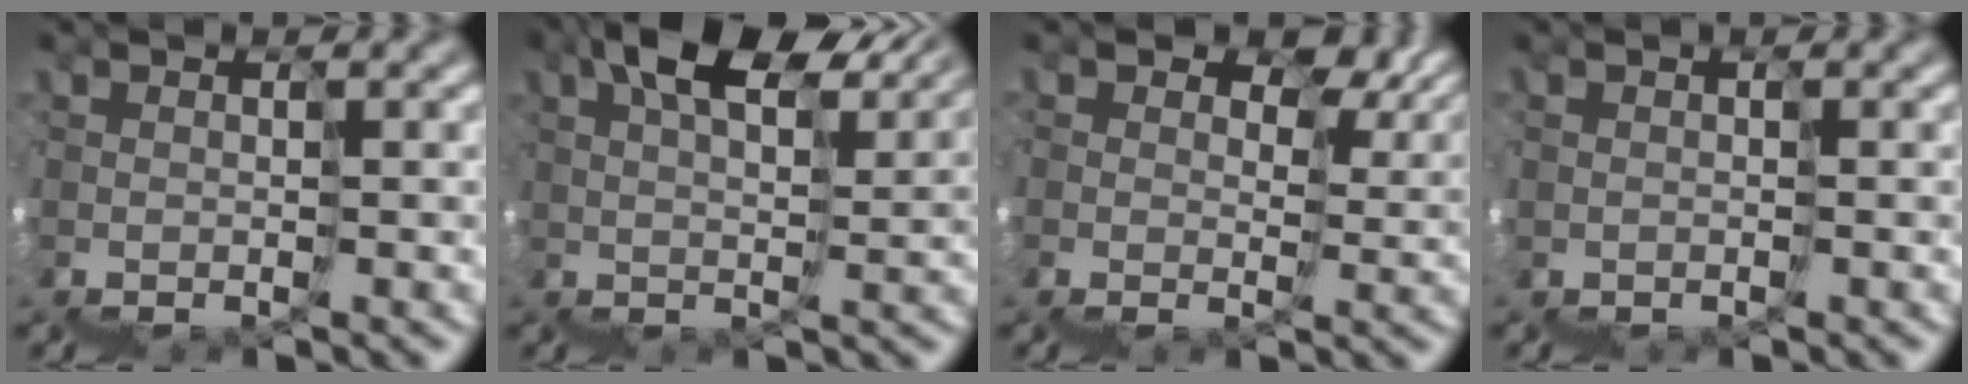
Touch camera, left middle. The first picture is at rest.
{"total": 7.9, "force": [6.1, 2.7, 4.4], "torque": [-0.060, 0.047, 0.084]}
{"total": 7.8, "force": [4.7, 5.3, 3.2], "torque": [-0.065, 0.014, 0.080]}
{"total": 1.4, "force": [-0.4, 1.2, 0.7], "torque": [-0.013, -0.005, -0.006]}